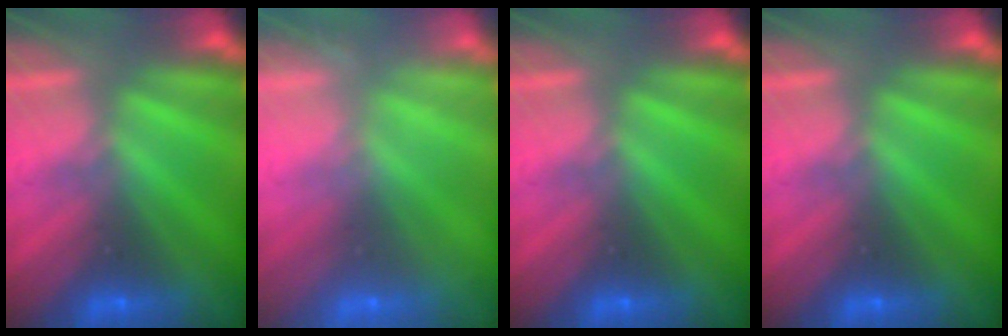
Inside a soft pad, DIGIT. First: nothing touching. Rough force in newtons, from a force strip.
{"total": 2.4}
{"total": 0.0}
{"total": 0.0}